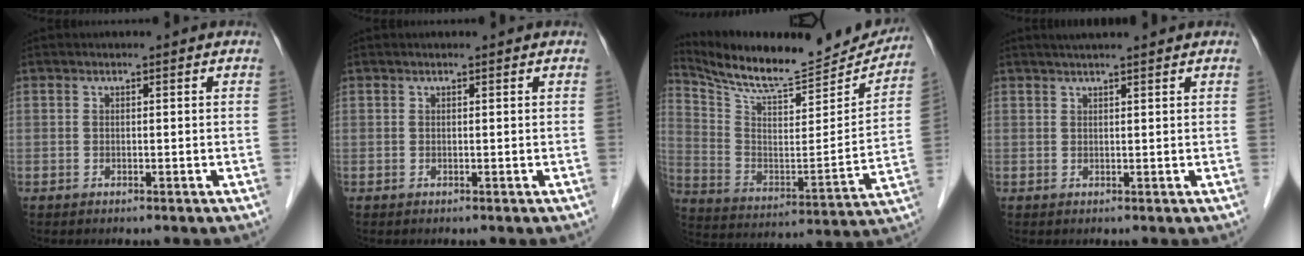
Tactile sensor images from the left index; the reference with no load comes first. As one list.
[{"total": 0.7, "force": [0.6, 0.0, 0.3], "torque": [-0.006, 0.009, 0.010]}, {"total": 22.1, "force": [20.6, 3.4, 7.4], "torque": [-0.132, -0.042, 0.311]}, {"total": 5.4, "force": [4.6, 0.1, 2.9], "torque": [-0.043, 0.028, 0.068]}]